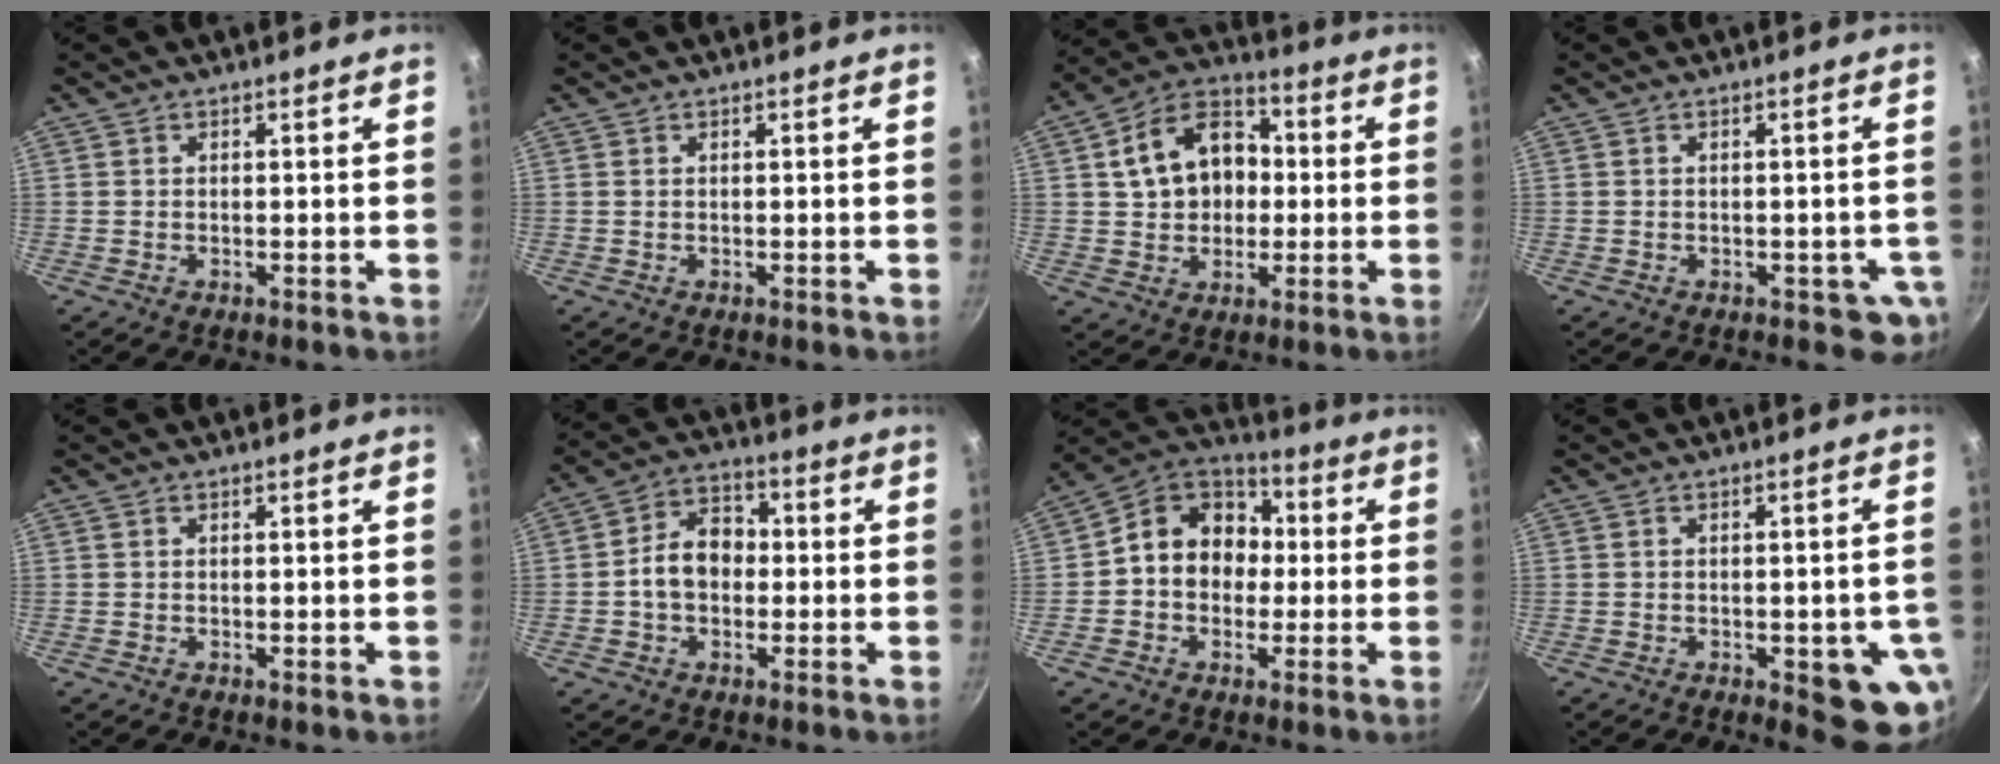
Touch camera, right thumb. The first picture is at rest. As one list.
[{"total": 0.0}, {"total": 14.9, "force": [1.7, 11.3, 9.6], "torque": [-0.130, 0.031, 0.020]}, {"total": 3.5, "force": [-0.9, 2.2, 2.5], "torque": [-0.009, 0.007, -0.005]}, {"total": 0.0}, {"total": 9.1, "force": [-0.6, 6.9, 6.0], "torque": [-0.065, 0.029, -0.022]}, {"total": 13.5, "force": [0.3, 11.2, 7.6], "torque": [-0.075, 0.039, -0.017]}, {"total": 10.3, "force": [-2.9, 4.0, 9.0], "torque": [-0.065, 0.003, -0.031]}]